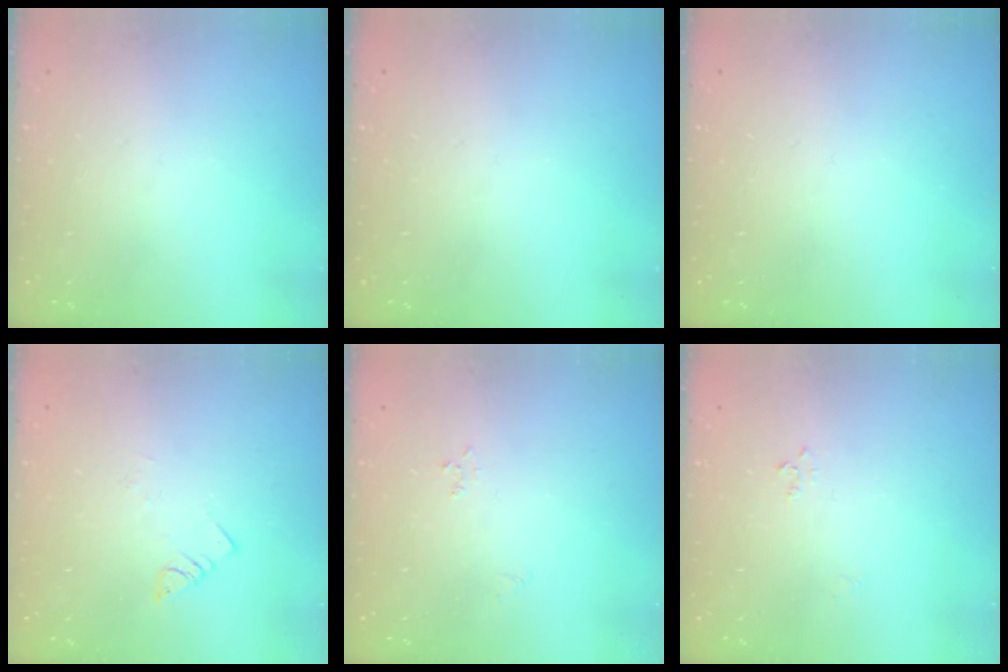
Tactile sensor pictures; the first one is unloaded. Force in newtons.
{"total": 0.0}
{"total": 0.0}
{"total": 1.7, "press": 1.7, "slide": 0.1}
{"total": 2.3, "press": 2.3, "slide": 0.2}
{"total": 2.9, "press": 2.9, "slide": 0.3}